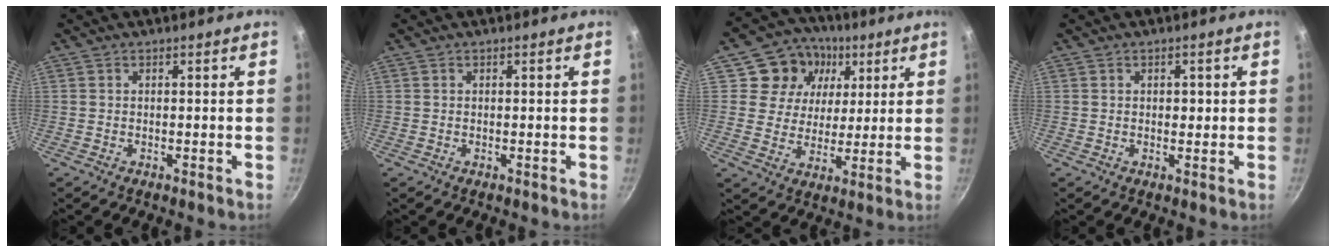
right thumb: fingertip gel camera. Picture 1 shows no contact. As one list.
[{"total": 0.0}, {"total": 12.7, "force": [4.5, 10.9, 4.5], "torque": [-0.042, -0.010, 0.067]}, {"total": 1.7, "force": [0.3, 1.2, 1.1], "torque": [-0.007, 0.001, 0.004]}]